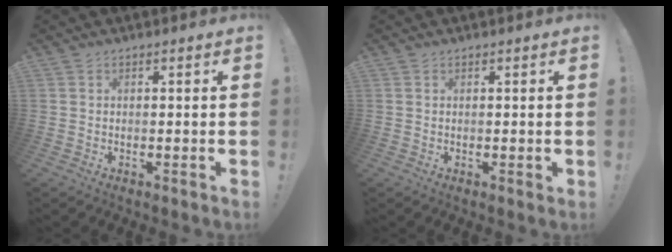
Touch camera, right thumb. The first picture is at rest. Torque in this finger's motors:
{"motor_torque": [0.01, -0.06, 0.10, -0.13, -0.04]}